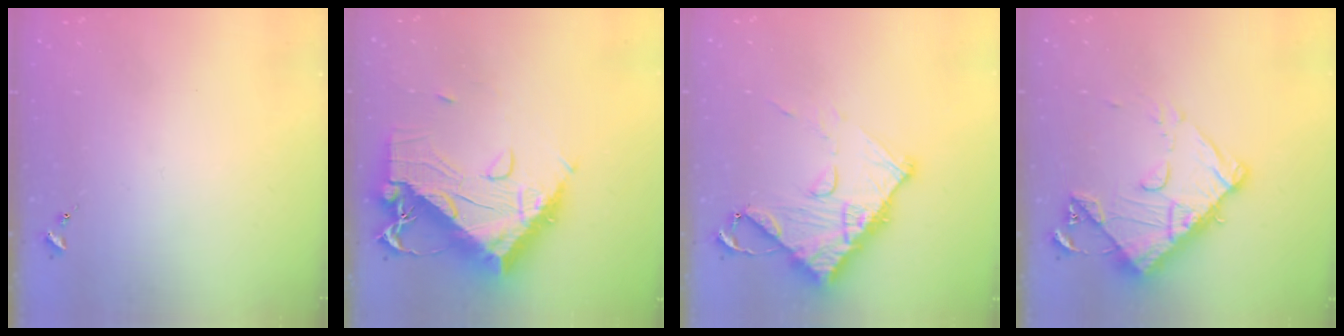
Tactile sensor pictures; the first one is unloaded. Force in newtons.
{"total": 18.2, "press": 18.1, "slide": 1.9}
{"total": 14.0, "press": 13.9, "slide": 1.3}
{"total": 13.6, "press": 13.5, "slide": 1.3}